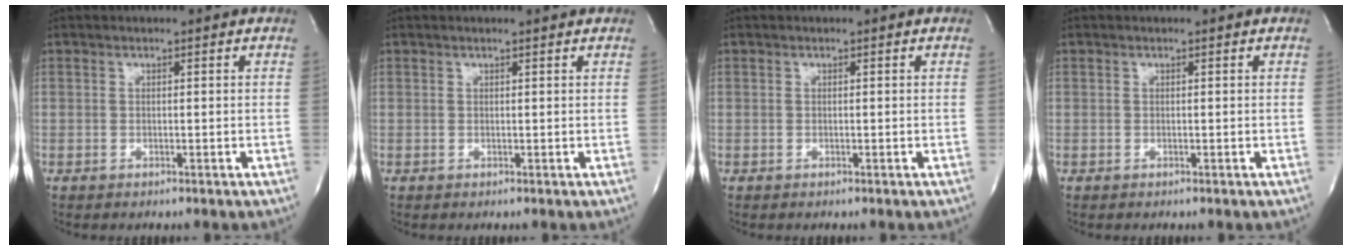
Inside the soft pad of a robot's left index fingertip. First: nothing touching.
{"total": 1.3, "force": [1.3, -0.1, 0.4], "torque": [-0.011, 0.007, 0.016]}
{"total": 0.0}
{"total": 0.0}